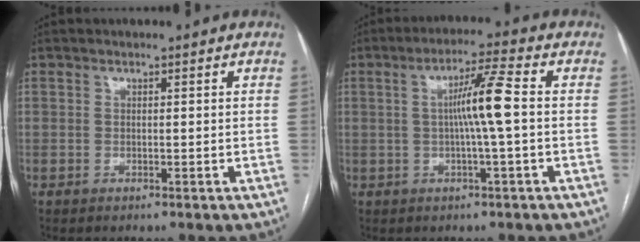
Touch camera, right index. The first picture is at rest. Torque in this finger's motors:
{"motor_torque": [0.79, -0.05, 0.41, 0.14]}